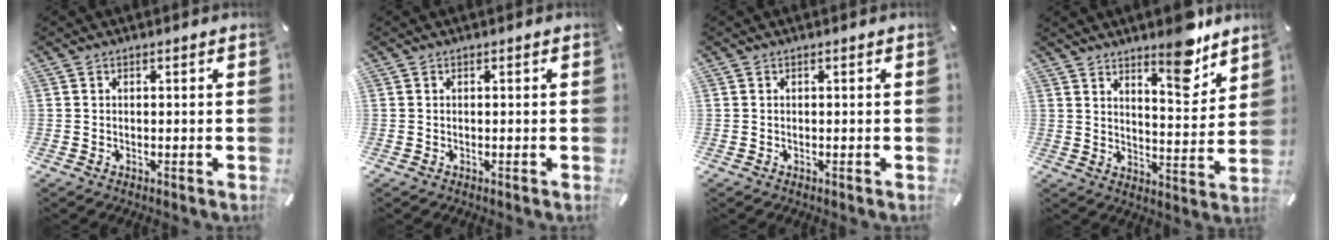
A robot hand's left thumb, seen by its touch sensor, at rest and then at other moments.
{"total": 0.0}
{"total": 0.0}
{"total": 11.1, "force": [8.6, 3.5, 6.0], "torque": [-0.068, -0.071, 0.145]}